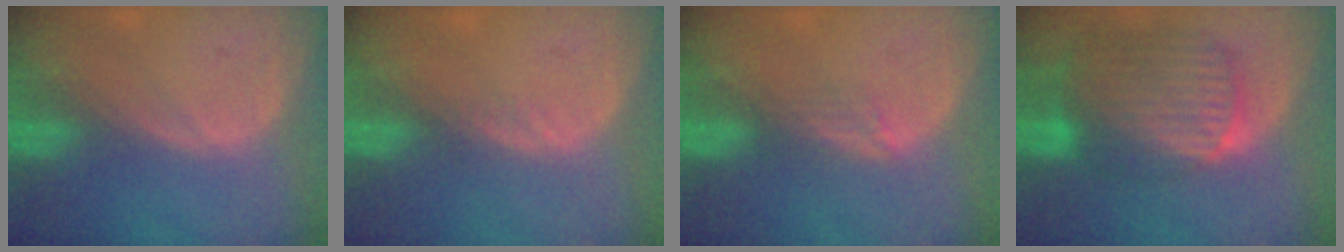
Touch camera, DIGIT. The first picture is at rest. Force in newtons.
{"total": 1.2, "press": 0.9, "slide": 0.8}
{"total": 2.0, "press": 1.6, "slide": 1.3}
{"total": 10.7, "press": 9.1, "slide": 5.5}